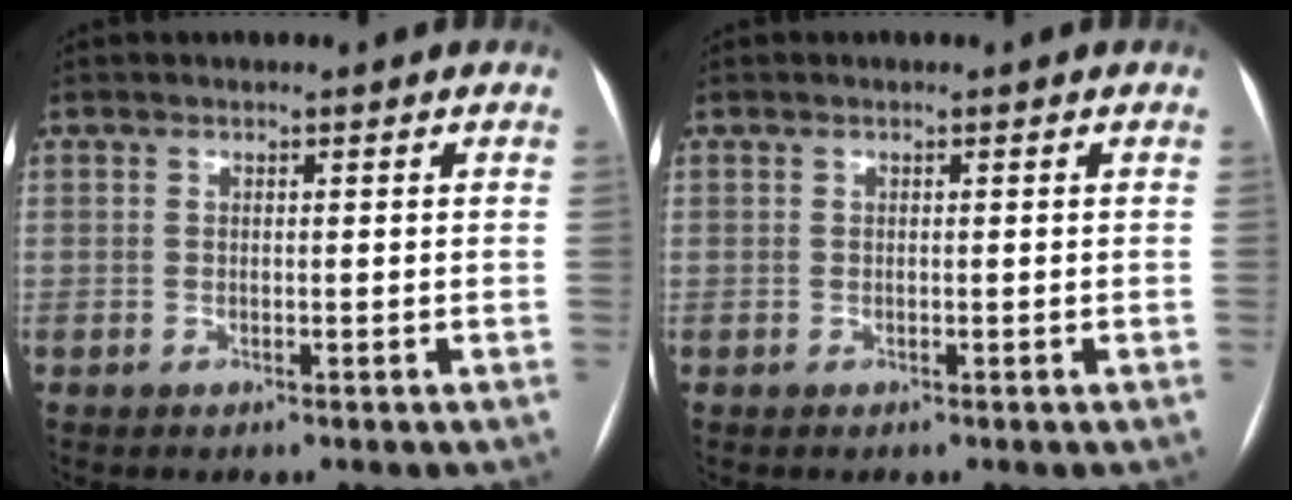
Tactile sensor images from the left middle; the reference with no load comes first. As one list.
[{"total": 0.0}]